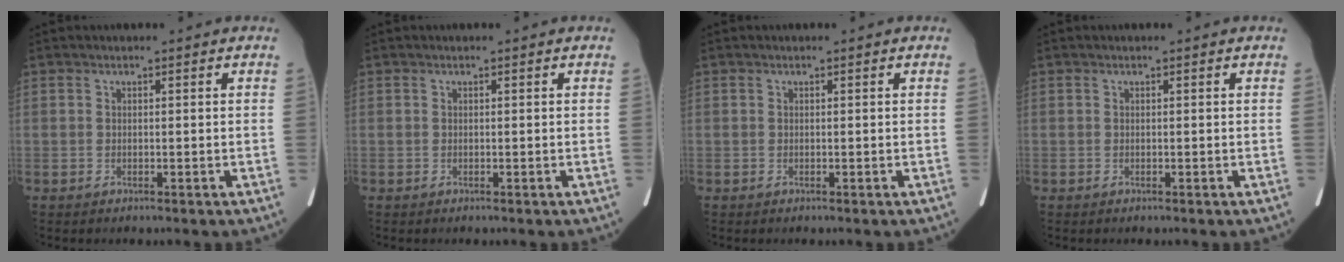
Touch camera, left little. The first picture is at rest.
{"total": 0.0}
{"total": 0.0}
{"total": 0.0}